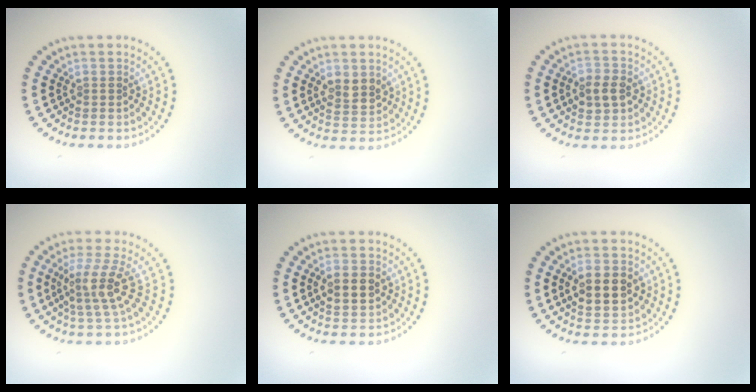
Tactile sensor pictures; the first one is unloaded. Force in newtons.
{"total": 2.6, "press": 2.5, "slide": 0.4}
{"total": 2.8, "press": 2.8, "slide": 0.3}
{"total": 3.8, "press": 2.8, "slide": 2.6}
{"total": 2.7, "press": 2.7, "slide": 0.2}
{"total": 4.3, "press": 4.3, "slide": 0.3}